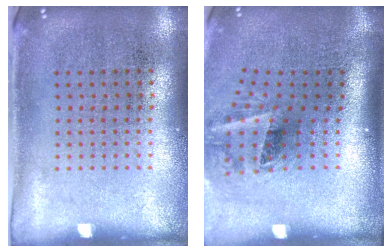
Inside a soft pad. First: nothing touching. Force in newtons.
{"total": 2.1, "press": 1.3, "slide": 1.7}